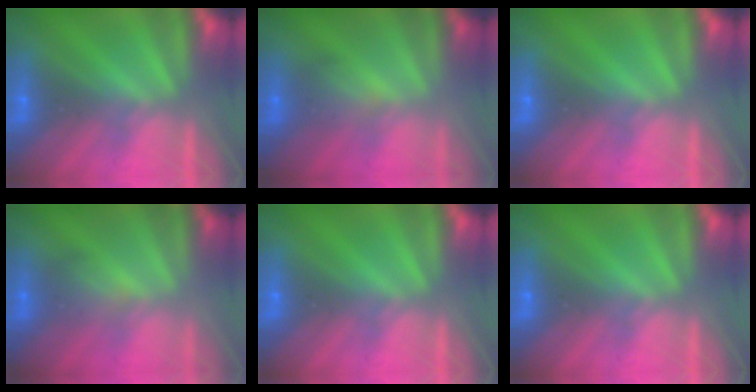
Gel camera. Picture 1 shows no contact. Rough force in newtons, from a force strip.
{"total": 1.9}
{"total": 0.0}
{"total": 1.9}
{"total": 0.0}
{"total": 0.0}